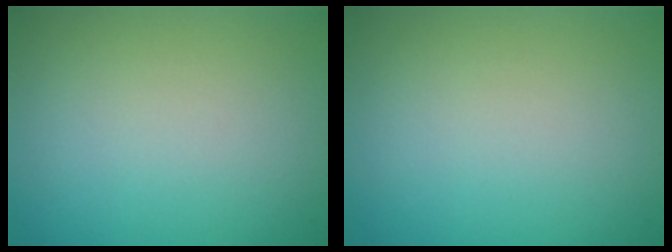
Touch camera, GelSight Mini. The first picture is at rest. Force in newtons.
{"total": 0.0}